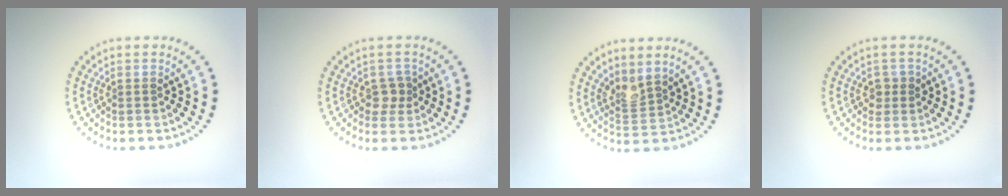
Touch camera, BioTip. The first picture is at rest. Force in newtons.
{"total": 1.5, "press": 1.3, "slide": 0.7}
{"total": 2.1, "press": 1.5, "slide": 1.4}
{"total": 1.1, "press": 0.9, "slide": 0.5}